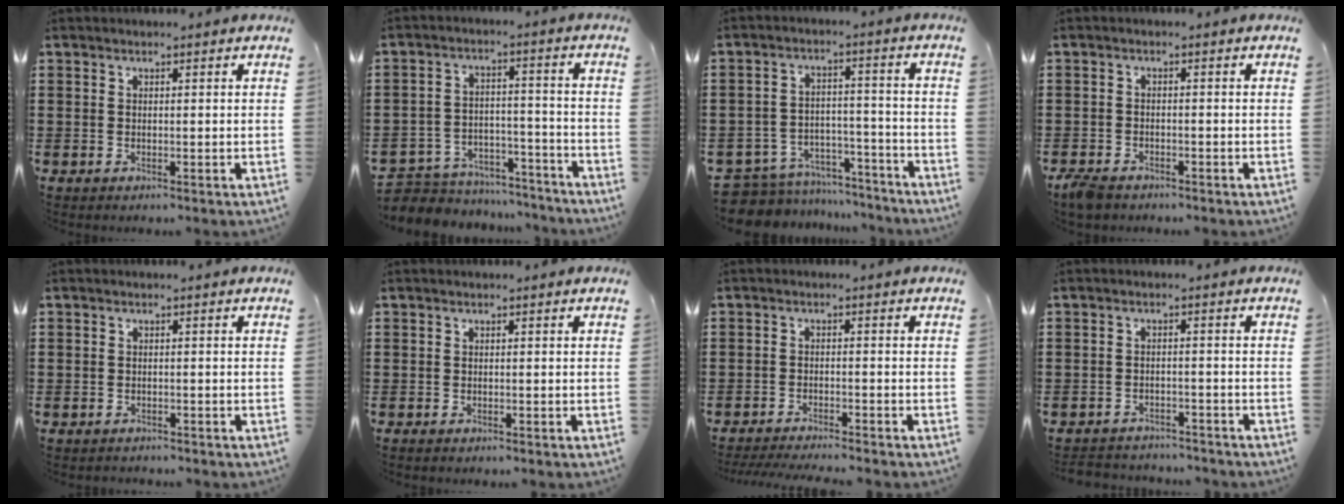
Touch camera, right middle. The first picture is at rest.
{"total": 5.9, "force": [-5.7, 1.5, 0.2], "torque": [-0.011, 0.015, -0.118]}
{"total": 6.8, "force": [-6.5, 1.6, 0.9], "torque": [-0.025, 0.016, -0.133]}
{"total": 2.2, "force": [-1.9, 0.8, 0.7], "torque": [-0.030, -0.002, -0.044]}
{"total": 0.8, "force": [-0.7, 0.3, -0.2], "torque": [0.003, 0.004, -0.018]}
{"total": 0.0}
{"total": 2.6, "force": [-2.5, -0.2, 0.6], "torque": [-0.009, 0.001, -0.052]}
{"total": 2.6, "force": [-2.6, 0.5, 0.0], "torque": [-0.007, 0.000, -0.056]}